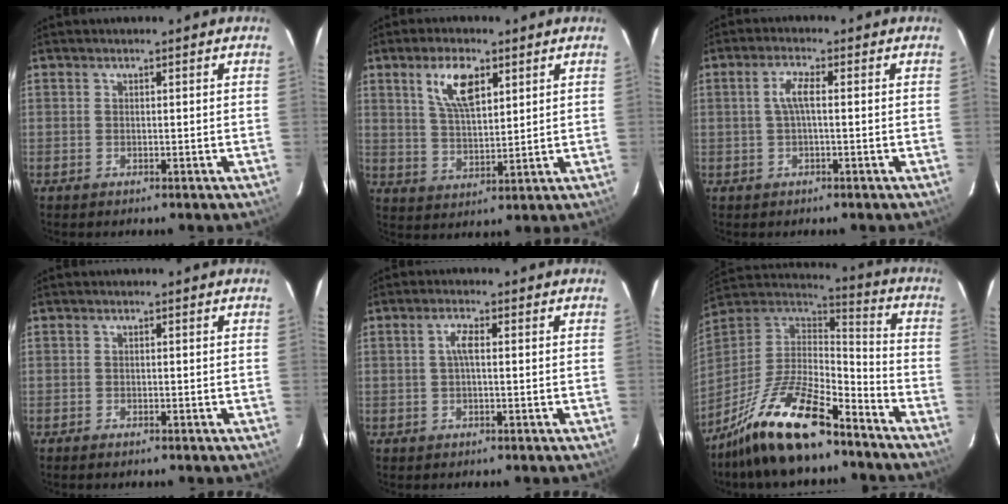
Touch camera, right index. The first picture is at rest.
{"total": 8.4, "force": [4.2, 3.5, 6.4], "torque": [-0.121, 0.009, 0.083]}
{"total": 3.3, "force": [0.1, 0.6, 3.3], "torque": [-0.066, 0.006, 0.002]}
{"total": 0.8, "force": [-0.7, 0.2, 0.2], "torque": [-0.007, -0.001, -0.014]}
{"total": 2.3, "force": [0.1, 0.5, 2.3], "torque": [-0.048, 0.006, 0.002]}
{"total": 20.5, "force": [-14.4, 6.4, 13.1], "torque": [-0.266, -0.015, -0.255]}